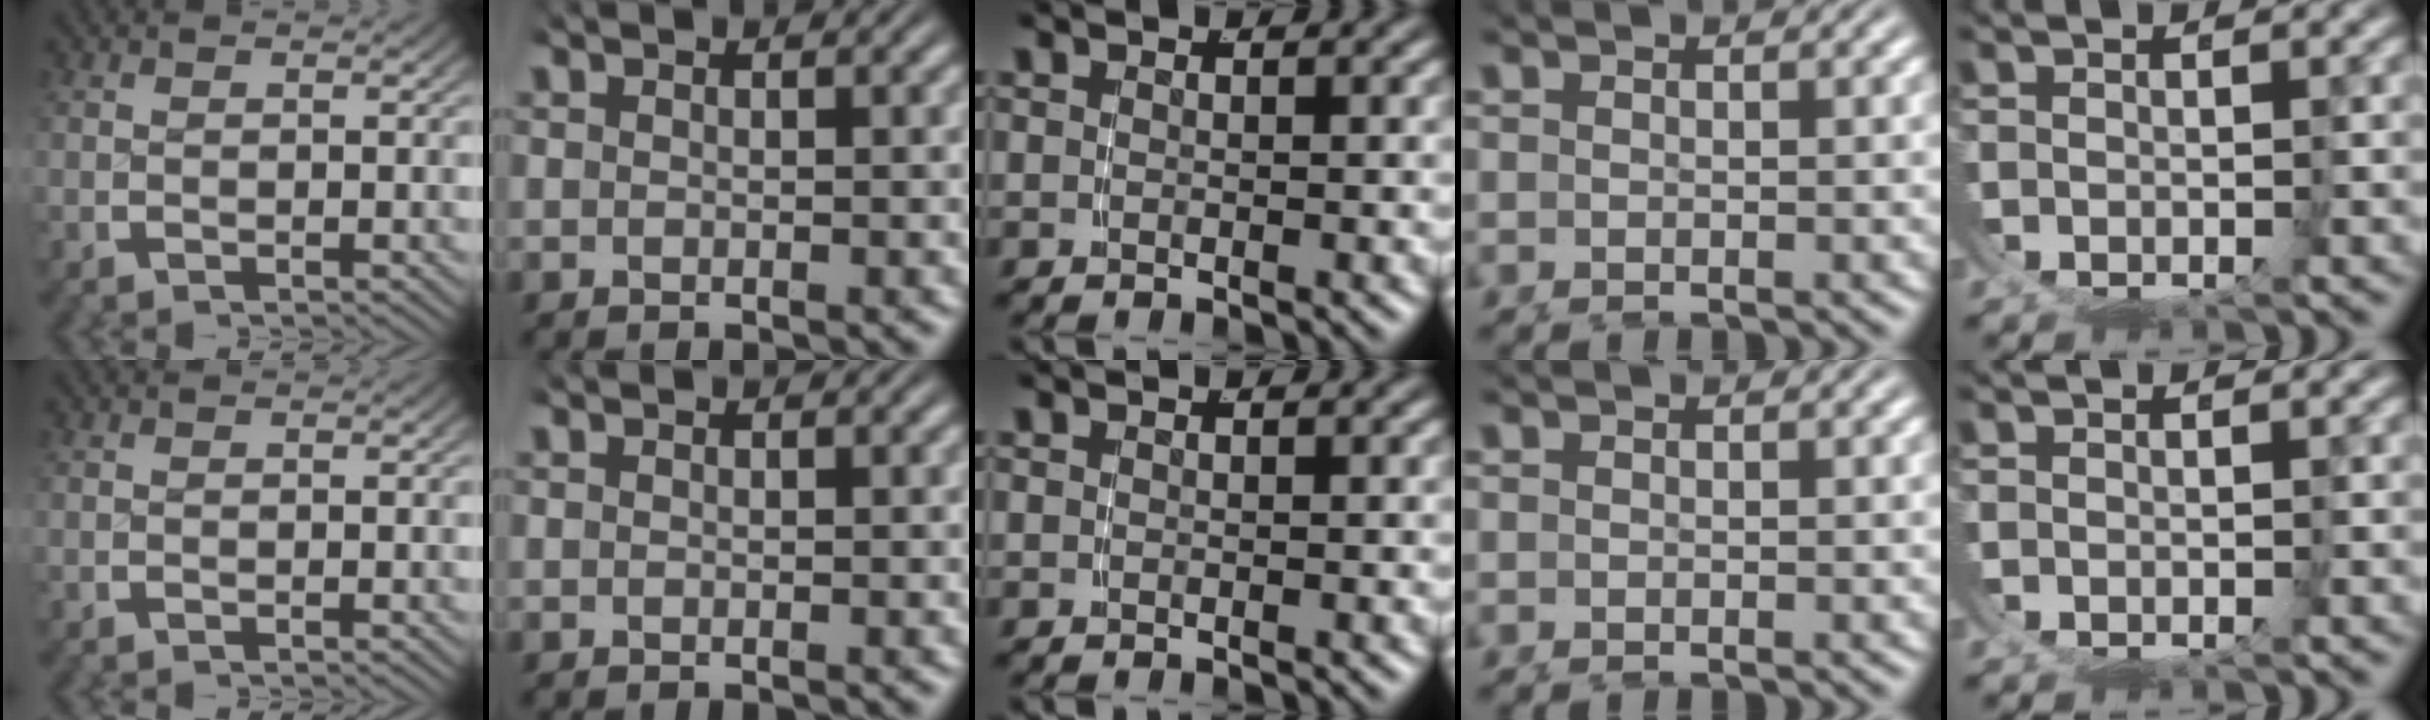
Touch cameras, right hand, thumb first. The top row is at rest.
{}